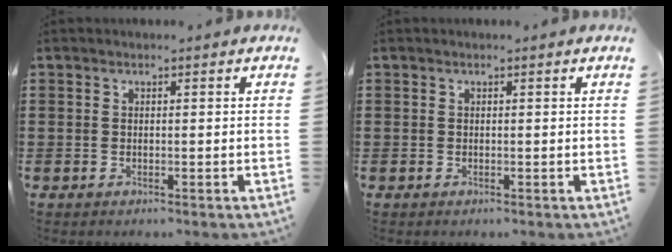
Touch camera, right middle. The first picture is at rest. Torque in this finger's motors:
{"motor_torque": [-0.11, 0.24, -0.02, 0.00]}